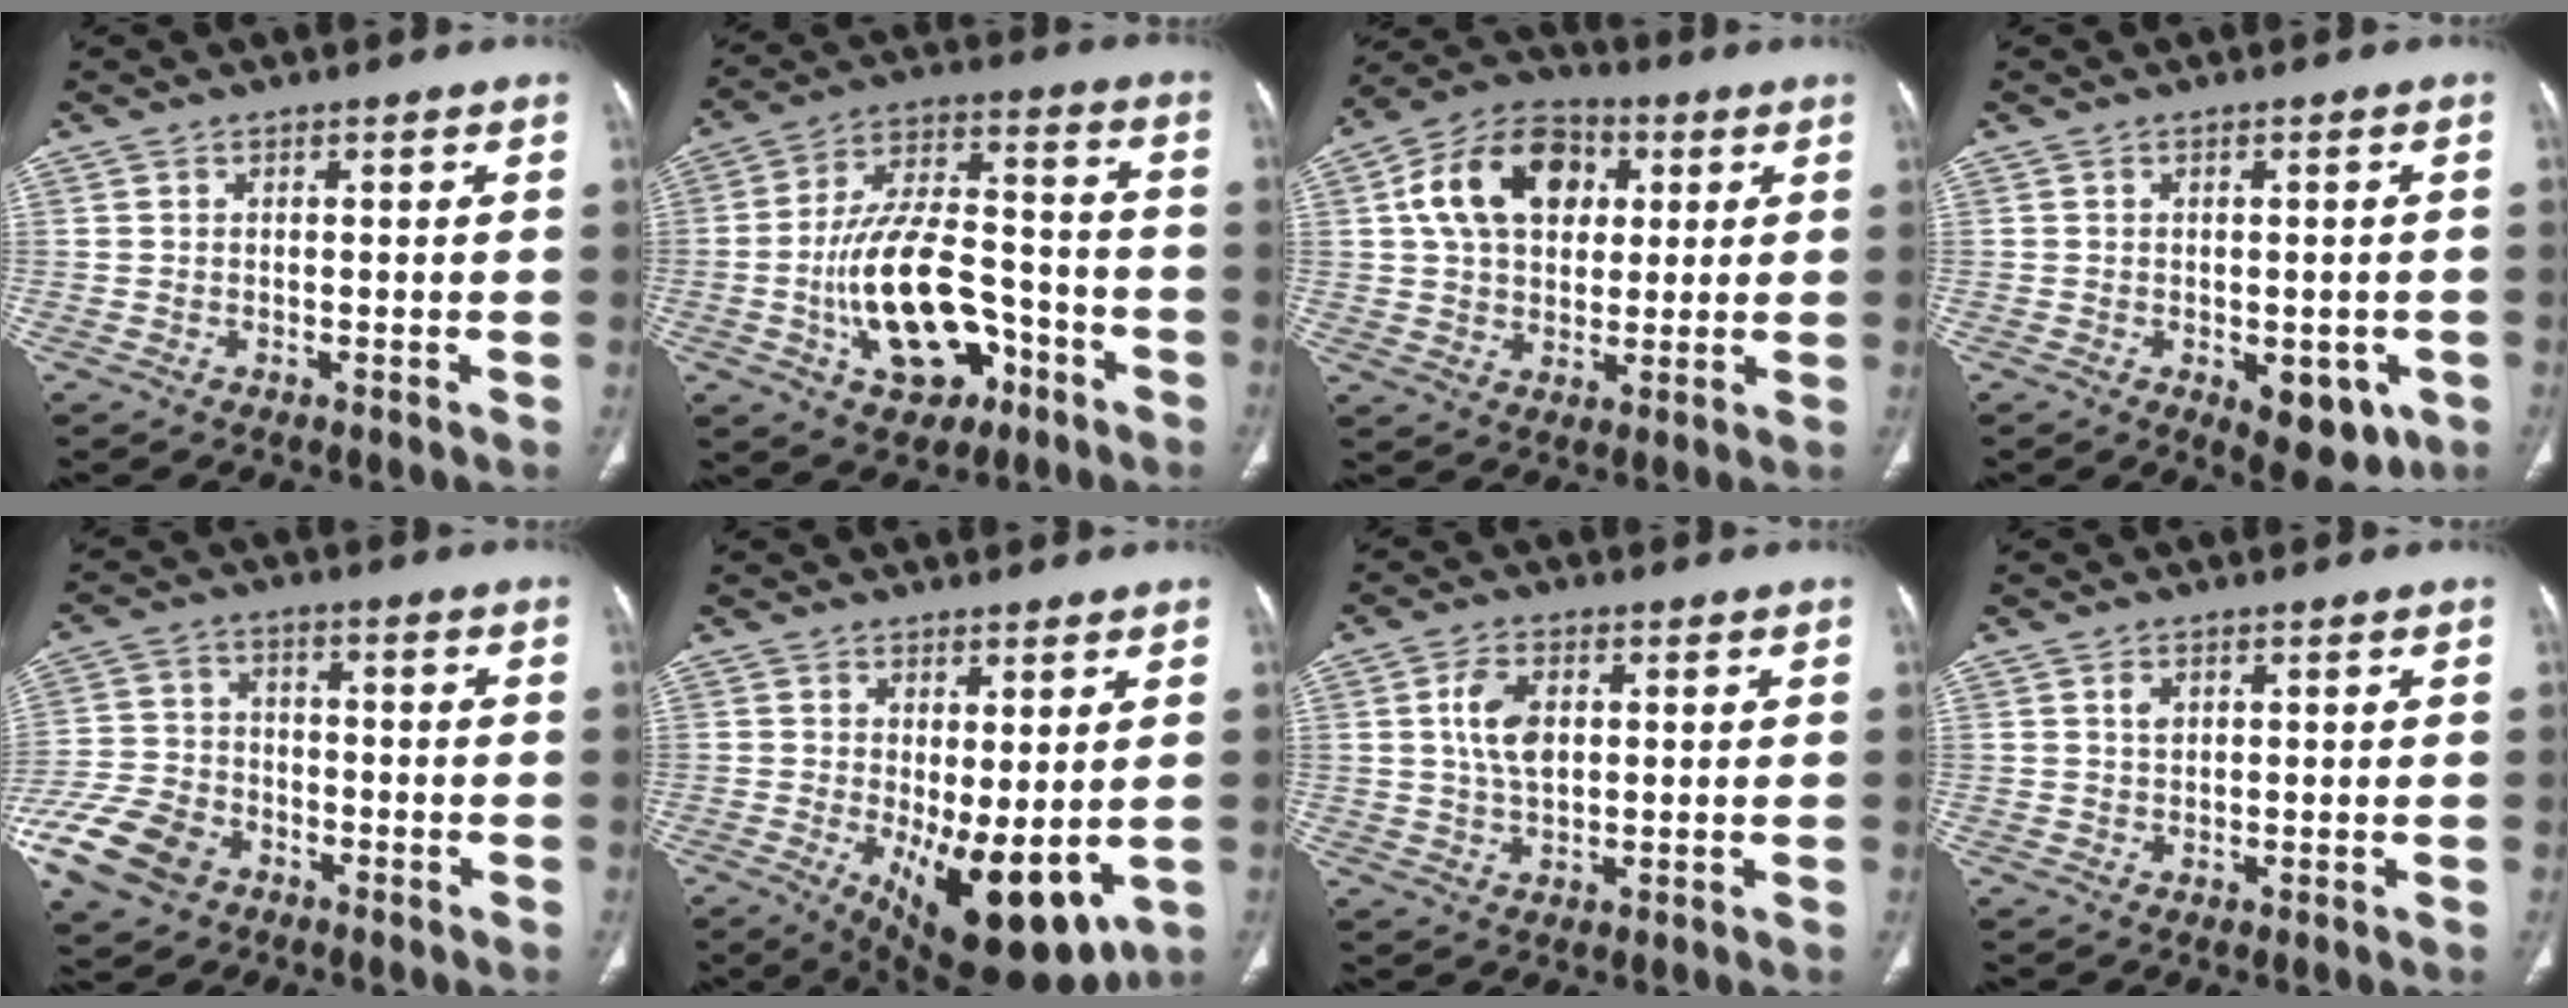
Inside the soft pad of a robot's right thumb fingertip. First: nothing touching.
{"total": 18.2, "force": [-6.4, 10.3, 13.5], "torque": [-0.214, 0.049, -0.101]}
{"total": 15.6, "force": [4.0, 11.2, 10.1], "torque": [-0.150, 0.009, 0.061]}
{"total": 8.2, "force": [-2.9, 4.2, 6.4], "torque": [-0.059, 0.002, -0.025]}
{"total": 13.8, "force": [-7.2, 9.6, 6.8], "torque": [-0.140, 0.024, -0.132]}
{"total": 13.1, "force": [-2.3, 5.2, 11.9], "torque": [-0.169, -0.027, -0.013]}
{"total": 6.4, "force": [1.3, 3.8, 5.0], "torque": [-0.094, -0.002, 0.023]}
{"total": 1.4, "force": [0.6, 0.9, 0.9], "torque": [-0.013, -0.001, 0.013]}